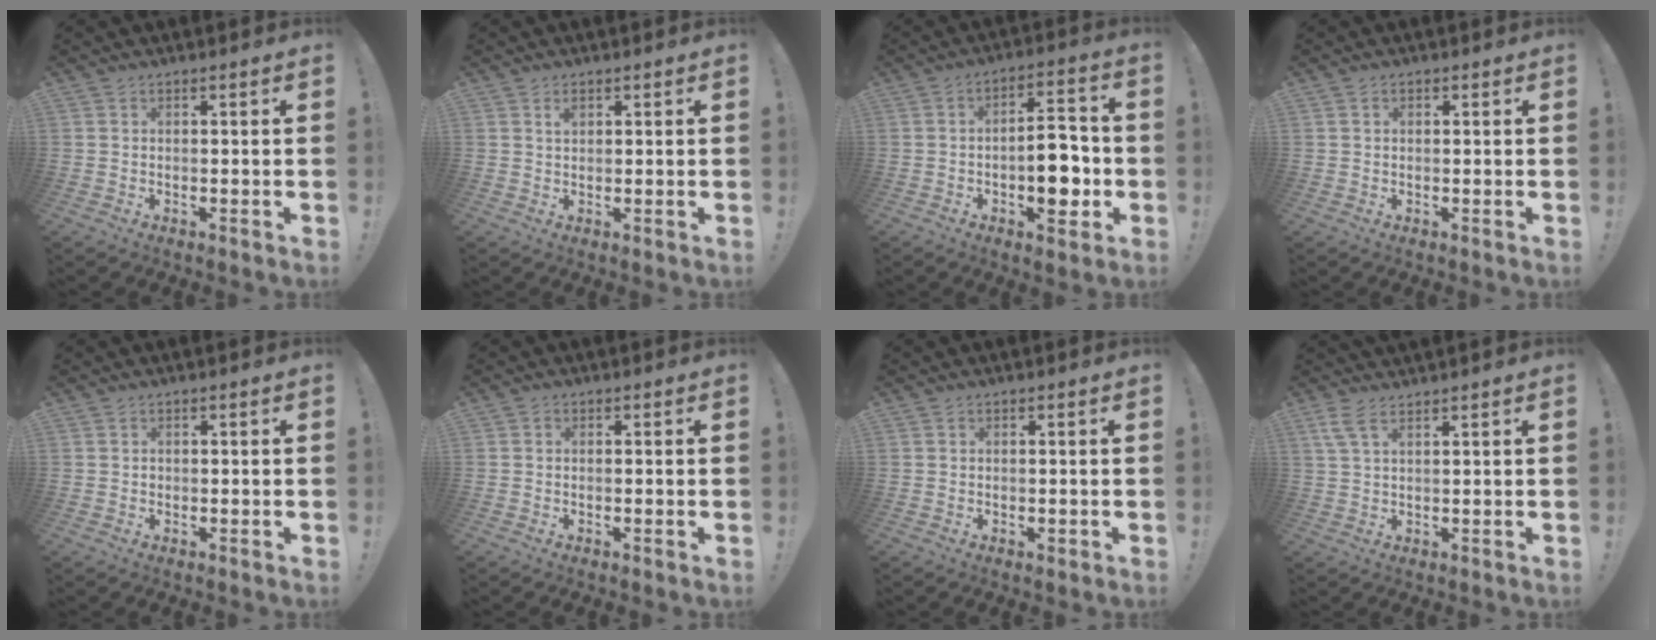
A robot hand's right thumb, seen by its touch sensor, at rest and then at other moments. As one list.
[{"total": 1.7, "force": [1.0, 1.0, 0.9], "torque": [-0.003, -0.004, 0.014]}, {"total": 11.5, "force": [-2.6, 5.8, 9.6], "torque": [-0.126, 0.019, -0.043]}, {"total": 0.9, "force": [0.3, 0.7, 0.4], "torque": [-0.002, 0.002, 0.004]}, {"total": 0.7, "force": [0.0, 0.7, 0.1], "torque": [-0.002, 0.002, 0.000]}, {"total": 0.6, "force": [-0.4, 0.4, 0.1], "torque": [-0.004, 0.002, -0.007]}, {"total": 0.6, "force": [0.0, 0.5, 0.4], "torque": [-0.006, 0.002, 0.001]}, {"total": 4.2, "force": [3.0, 0.8, 2.9], "torque": [-0.062, -0.005, 0.054]}]